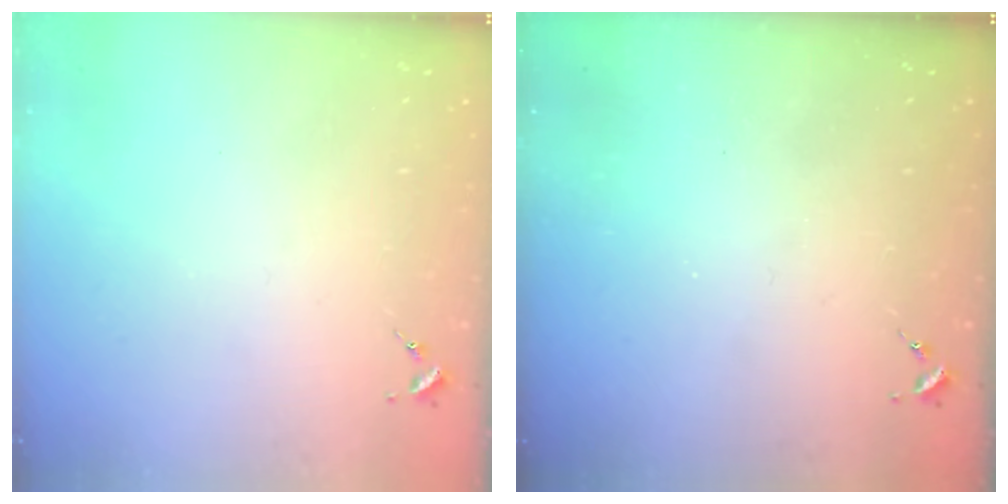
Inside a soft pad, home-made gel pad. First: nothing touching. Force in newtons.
{"total": 0.0}